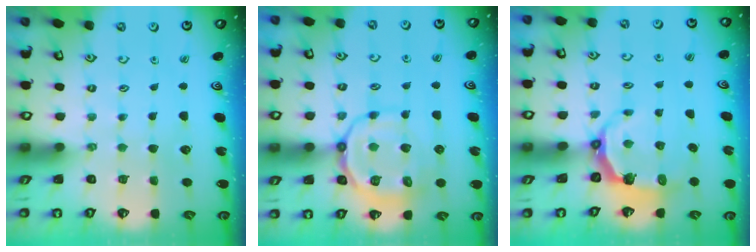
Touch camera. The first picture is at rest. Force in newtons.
{"total": 13.7, "press": 13.5, "slide": 1.7}
{"total": 5.6, "press": 4.0, "slide": 4.0}